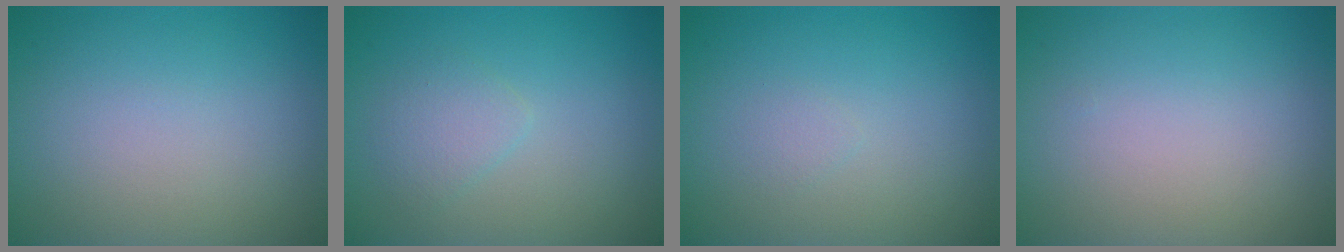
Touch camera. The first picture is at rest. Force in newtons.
{"total": 1.7, "press": 1.7, "slide": 0.1}
{"total": 0.6, "press": 0.6, "slide": 0.1}
{"total": 0.0}